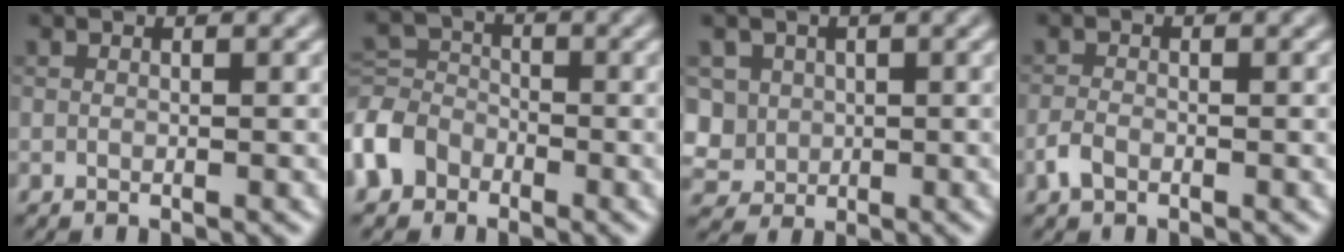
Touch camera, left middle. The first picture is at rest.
{"total": 4.9, "force": [-2.7, 3.7, 1.7], "torque": [-0.042, 0.009, -0.067]}
{"total": 5.4, "force": [0.7, 4.9, 2.1], "torque": [-0.046, 0.026, 0.005]}
{"total": 1.5, "force": [-0.9, 0.8, 0.9], "torque": [-0.017, 0.002, -0.021]}